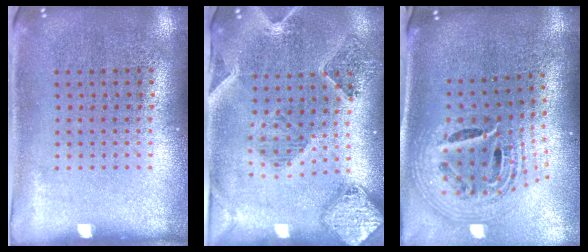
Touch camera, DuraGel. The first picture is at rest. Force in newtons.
{"total": 1.5, "press": 1.4, "slide": 0.3}
{"total": 2.7, "press": 1.8, "slide": 1.9}